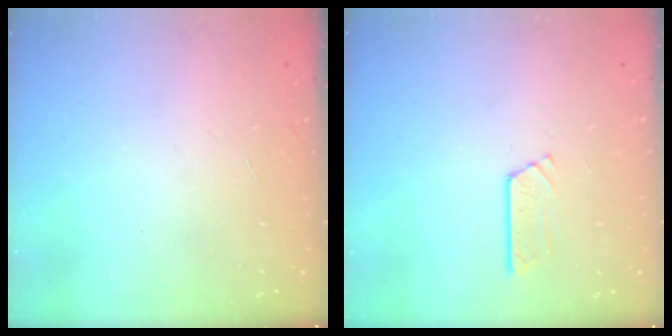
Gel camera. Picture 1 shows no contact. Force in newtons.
{"total": 3.8, "press": 3.7, "slide": 0.3}